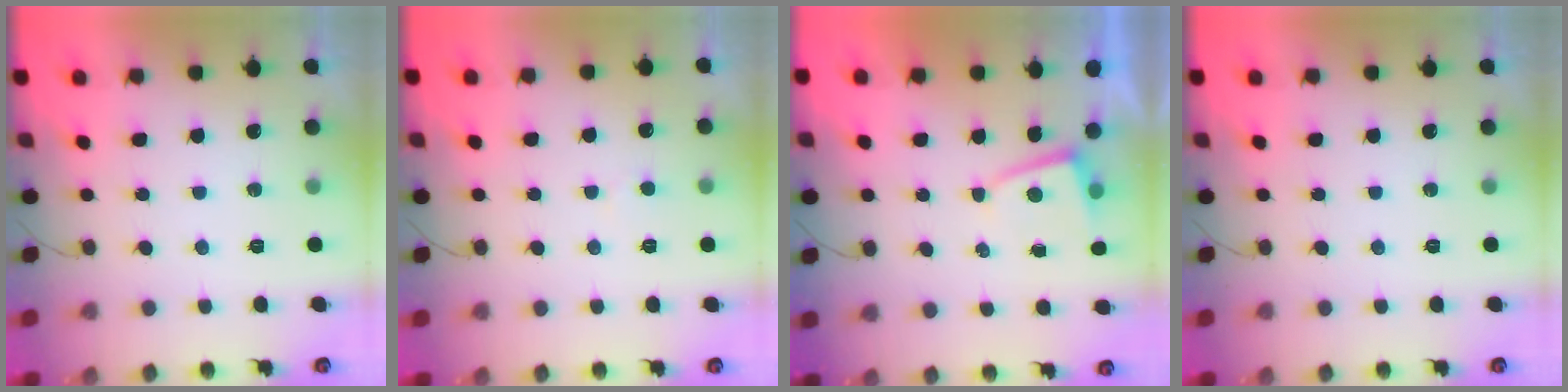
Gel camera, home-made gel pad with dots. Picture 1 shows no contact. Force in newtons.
{"total": 2.7, "press": 2.7, "slide": 0.2}
{"total": 1.2, "press": 1.2, "slide": 0.2}
{"total": 0.0}